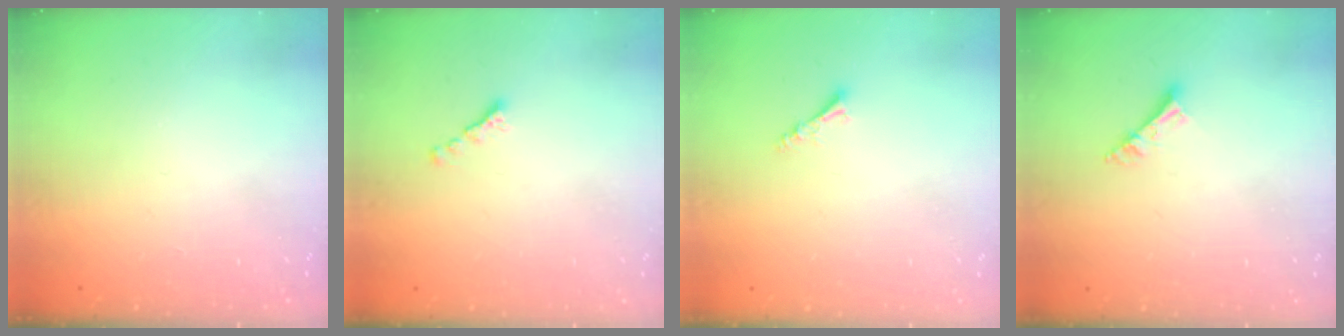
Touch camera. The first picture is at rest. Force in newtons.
{"total": 0.0}
{"total": 3.0, "press": 2.9, "slide": 0.6}
{"total": 4.1, "press": 4.1, "slide": 0.2}